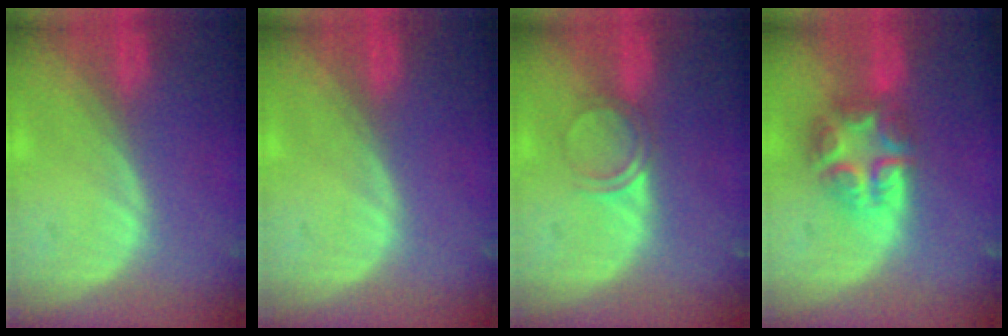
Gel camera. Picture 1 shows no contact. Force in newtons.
{"total": 0.0}
{"total": 2.9, "press": 2.6, "slide": 1.1}
{"total": 7.6, "press": 6.6, "slide": 3.6}